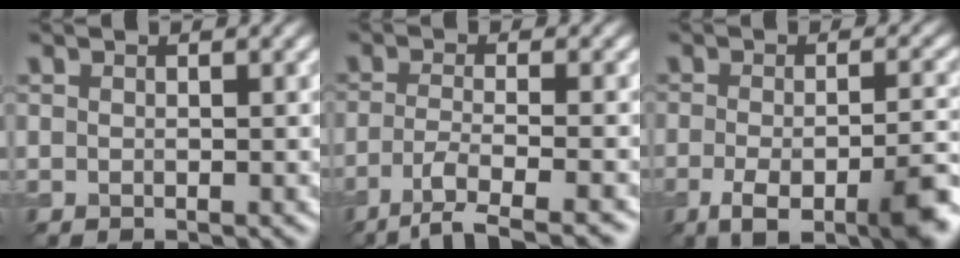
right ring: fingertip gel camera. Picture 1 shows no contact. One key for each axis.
{"total": 5.0, "fx": -3.3, "fy": 1.0, "fz": 3.6, "tx": -0.055, "ty": -0.002, "tz": -0.065}
{"total": 7.4, "fx": -3.4, "fy": 2.4, "fz": 6.1, "tx": -0.106, "ty": -0.010, "tz": -0.056}